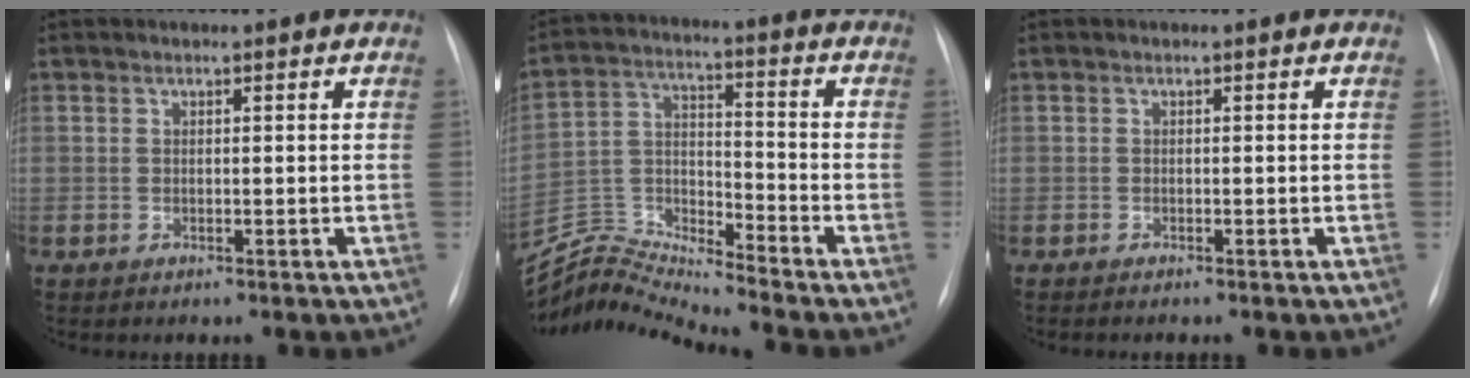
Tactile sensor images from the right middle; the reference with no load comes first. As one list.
[{"total": 11.7, "force": [-11.5, -1.9, 0.5], "torque": [-0.015, 0.039, -0.224]}, {"total": 1.2, "force": [-1.0, 0.0, 0.7], "torque": [-0.007, -0.003, -0.010]}]